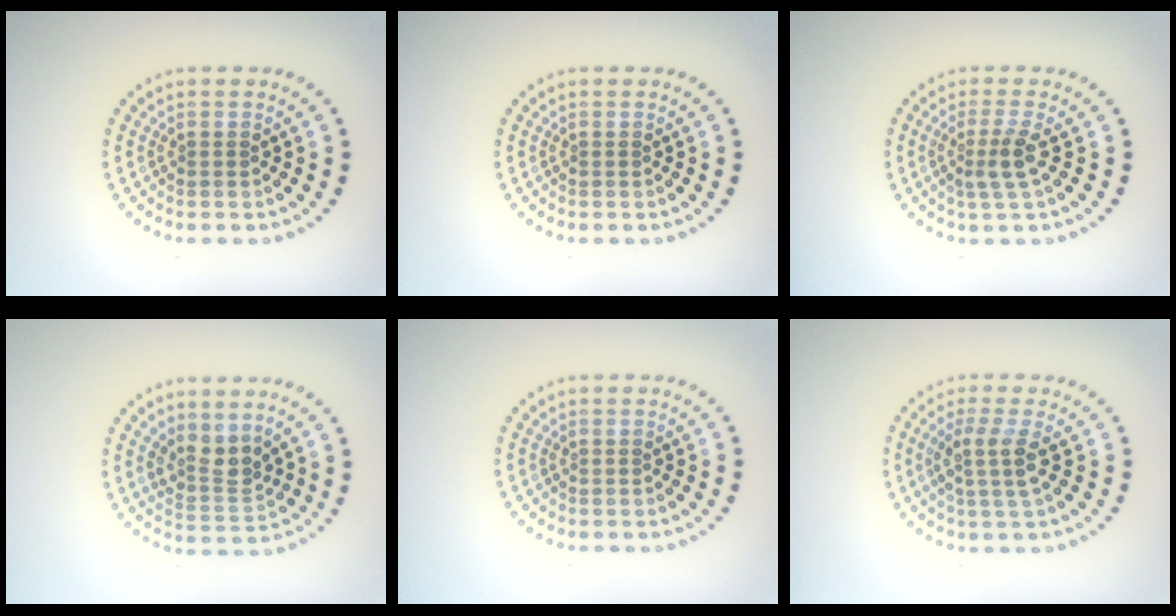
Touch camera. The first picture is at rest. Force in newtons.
{"total": 0.0}
{"total": 2.3, "press": 1.8, "slide": 1.4}
{"total": 2.5, "press": 1.9, "slide": 1.6}
{"total": 0.0}
{"total": 2.7, "press": 2.1, "slide": 1.7}